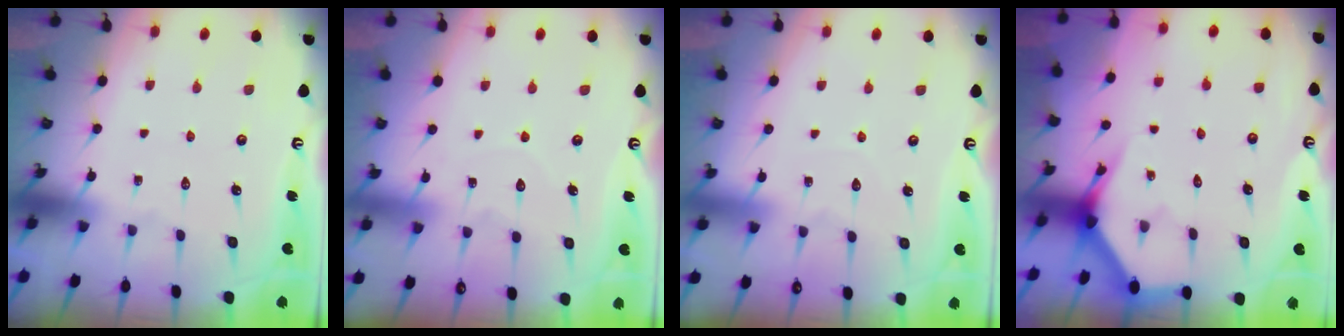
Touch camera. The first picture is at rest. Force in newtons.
{"total": 5.3, "press": 5.3, "slide": 0.3}
{"total": 2.9, "press": 2.9, "slide": 0.3}
{"total": 3.9, "press": 3.9, "slide": 0.3}